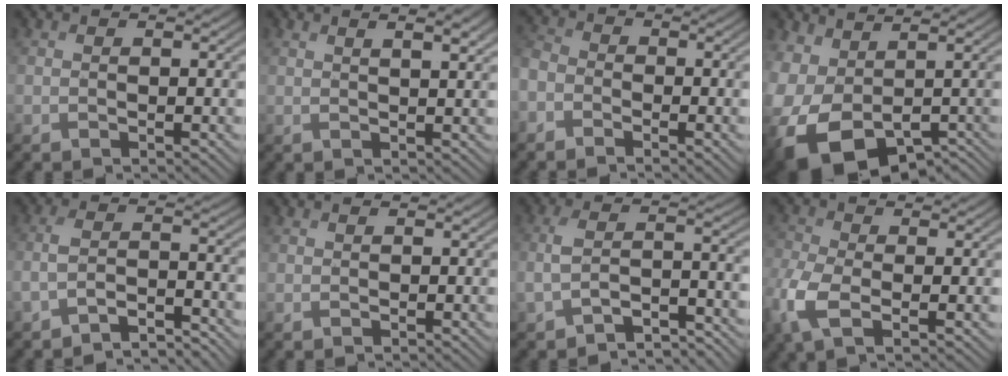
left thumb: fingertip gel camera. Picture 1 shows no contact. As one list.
[{"total": 4.3, "force": [2.3, 1.1, 3.5], "torque": [-0.051, 0.009, 0.029]}, {"total": 3.8, "force": [-2.5, 2.4, 1.6], "torque": [-0.048, 0.000, -0.068]}, {"total": 13.9, "force": [-1.7, 9.8, 9.7], "torque": [-0.239, -0.052, 0.022]}, {"total": 4.6, "force": [-3.8, 1.1, 2.4], "torque": [-0.050, 0.000, -0.075]}, {"total": 0.6, "force": [0.4, 0.1, 0.4], "torque": [-0.009, 0.002, 0.007]}, {"total": 5.9, "force": [-4.1, 2.0, 3.8], "torque": [-0.077, -0.004, -0.078]}, {"total": 6.9, "force": [-2.2, 3.6, 5.4], "torque": [-0.143, -0.010, -0.052]}]